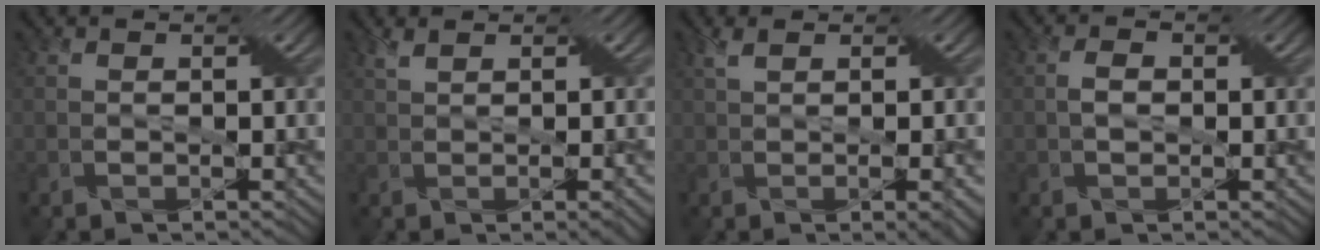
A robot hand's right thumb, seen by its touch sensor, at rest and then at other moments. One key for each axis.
{"total": 2.8, "fx": 0.8, "fy": 0.6, "fz": 2.7, "tx": -0.044, "ty": 0.011, "tz": 0.018}
{"total": 4.2, "fx": 0.4, "fy": 1.0, "fz": 4.1, "tx": -0.064, "ty": 0.010, "tz": 0.008}
{"total": 1.8, "fx": -0.1, "fy": 1.2, "fz": 1.3, "tx": -0.030, "ty": 0.002, "tz": -0.003}